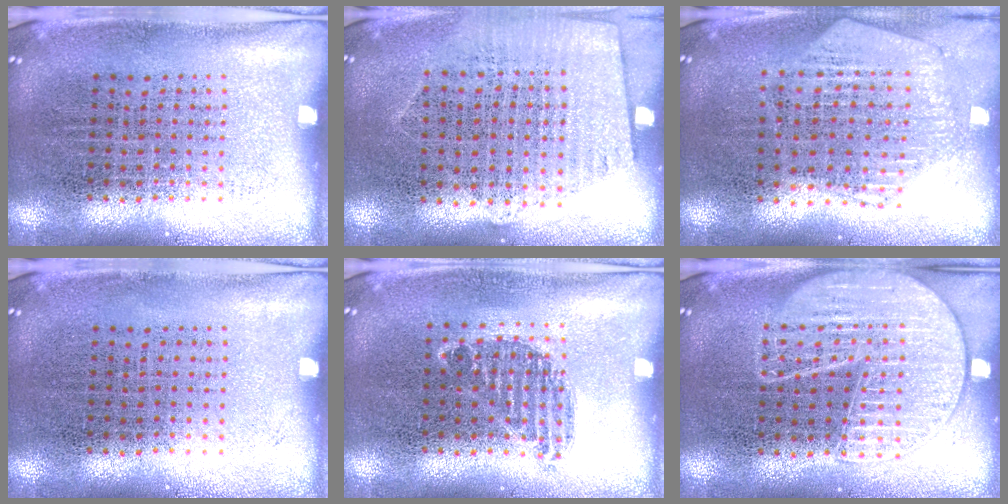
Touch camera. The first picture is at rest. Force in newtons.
{"total": 1.0, "press": 0.8, "slide": 0.5}
{"total": 1.3, "press": 1.2, "slide": 0.2}
{"total": 0.0}
{"total": 0.8, "press": 0.7, "slide": 0.4}
{"total": 1.9, "press": 1.9, "slide": 0.2}